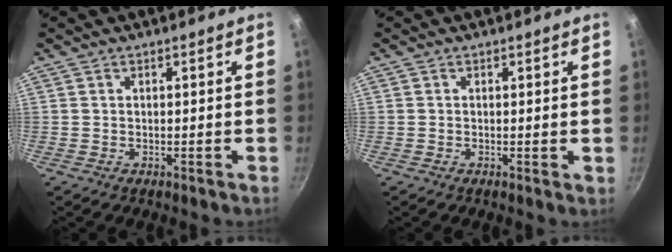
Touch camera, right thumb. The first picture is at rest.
{"total": 0.6, "force": [0.1, 0.2, 0.6], "torque": [-0.008, -0.001, -0.001]}